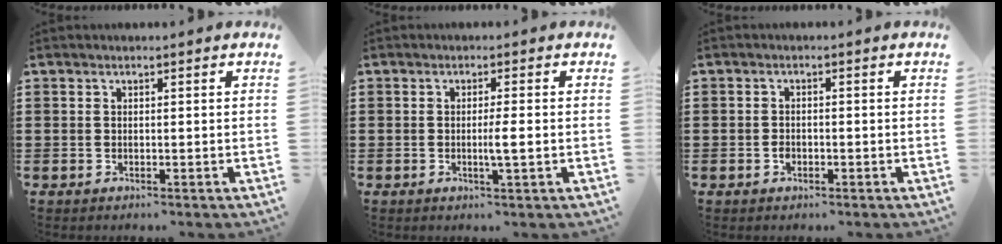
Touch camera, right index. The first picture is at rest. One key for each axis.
{"total": 2.8, "fx": -0.5, "fy": -0.1, "fz": 2.8, "tx": -0.047, "ty": -0.007, "tz": -0.010}
{"total": 1.2, "fx": -0.6, "fy": 0.6, "fz": 0.9, "tx": -0.018, "ty": -0.003, "tz": -0.011}